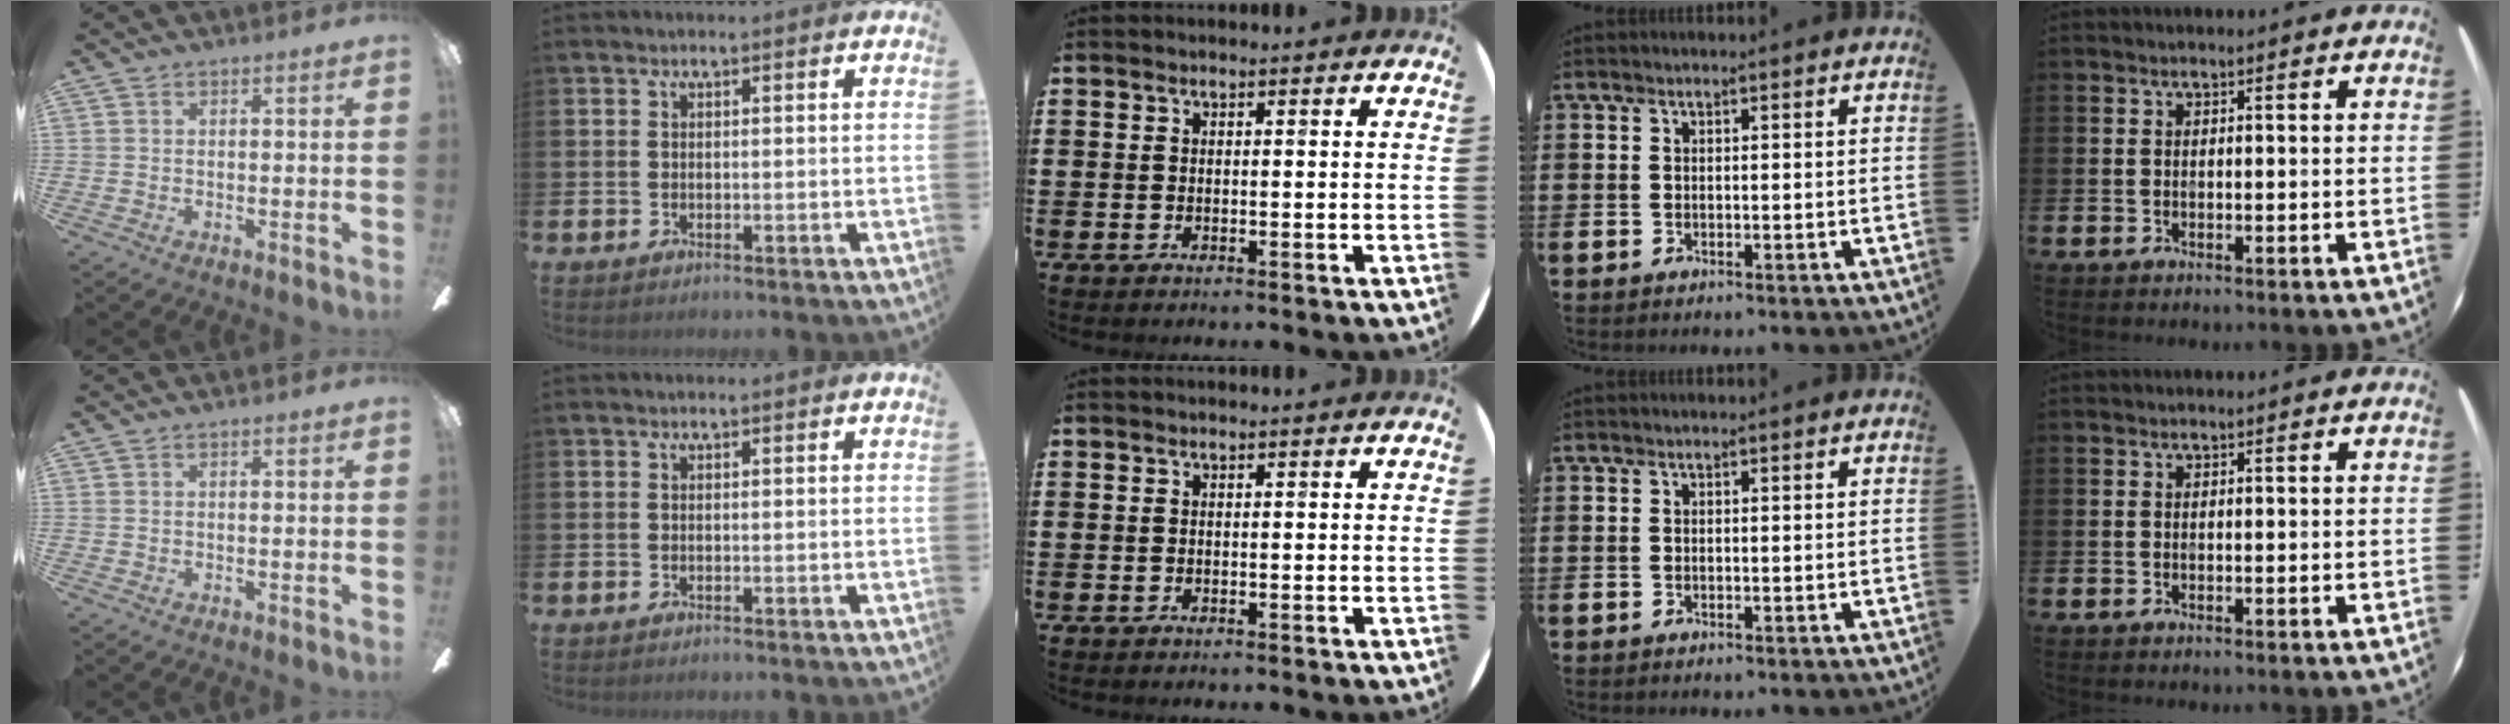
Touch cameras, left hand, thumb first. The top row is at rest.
{}